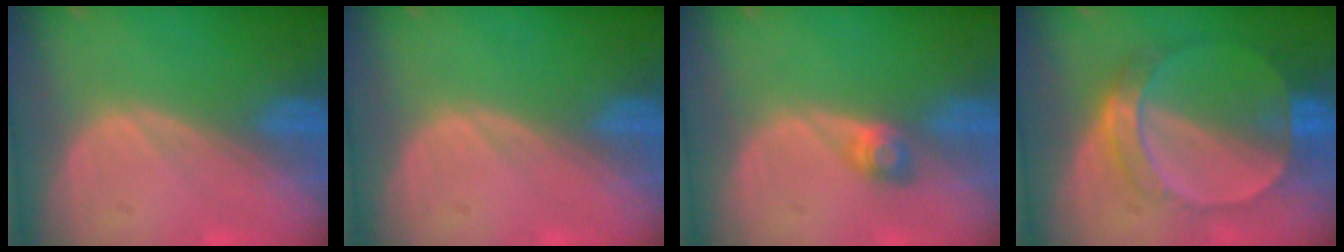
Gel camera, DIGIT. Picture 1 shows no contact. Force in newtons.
{"total": 0.0}
{"total": 2.5, "press": 2.3, "slide": 1.0}
{"total": 7.3, "press": 6.4, "slide": 3.6}